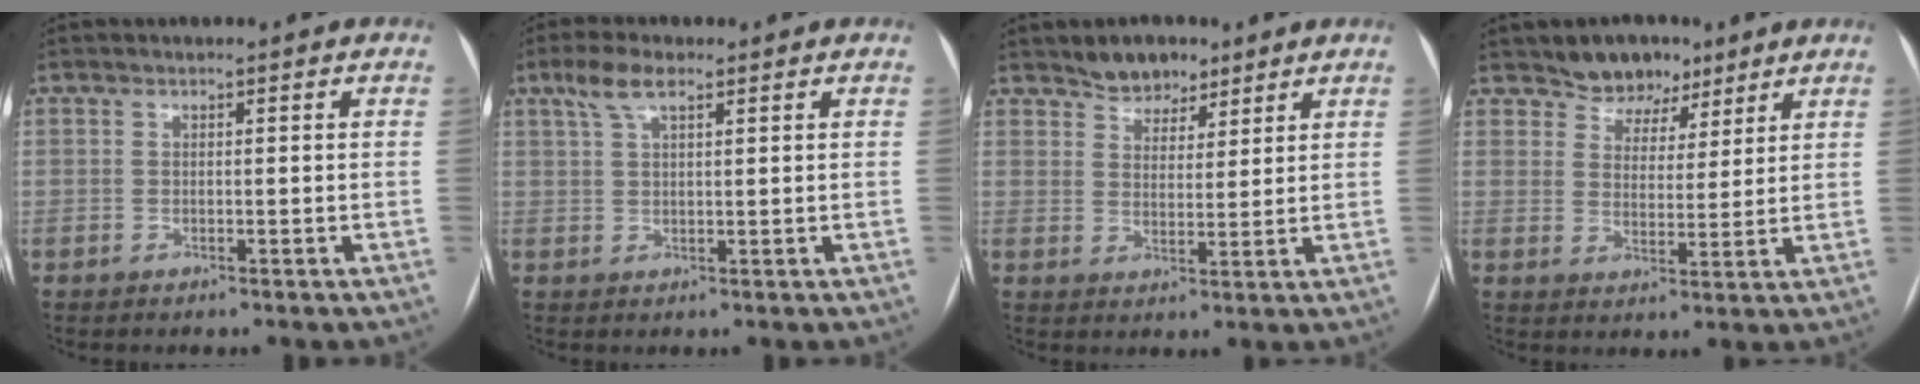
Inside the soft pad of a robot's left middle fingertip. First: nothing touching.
{"total": 4.2, "force": [2.6, 1.1, 3.1], "torque": [-0.072, 0.018, 0.055]}
{"total": 5.4, "force": [4.3, 2.9, 1.5], "torque": [-0.021, 0.006, 0.074]}
{"total": 6.6, "force": [5.1, 4.0, 1.1], "torque": [-0.010, 0.009, 0.084]}